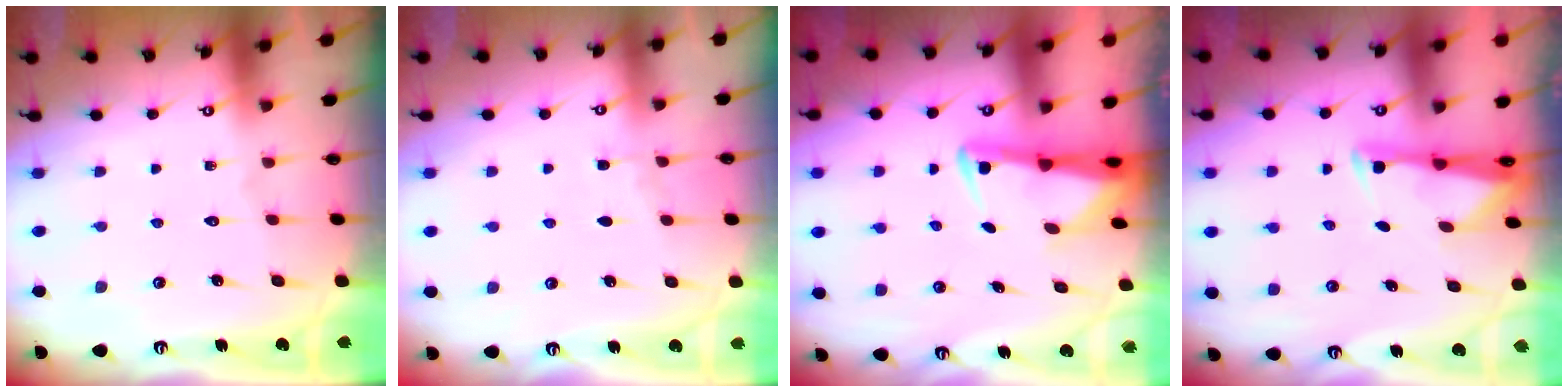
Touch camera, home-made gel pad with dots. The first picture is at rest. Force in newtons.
{"total": 3.4, "press": 3.4, "slide": 0.5}
{"total": 3.2, "press": 3.2, "slide": 0.7}
{"total": 2.8, "press": 2.8, "slide": 0.4}